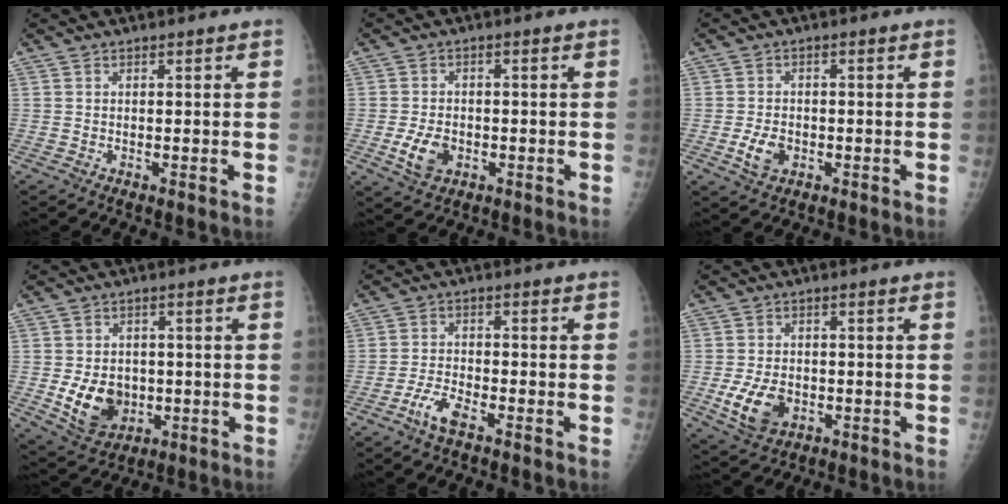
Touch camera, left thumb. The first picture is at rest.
{"total": 5.4, "force": [-1.7, 3.6, 3.7], "torque": [-0.065, 0.002, -0.026]}
{"total": 4.4, "force": [-1.4, 2.9, 2.9], "torque": [-0.053, 0.004, -0.022]}
{"total": 9.4, "force": [-1.5, 7.3, 5.8], "torque": [-0.072, -0.004, -0.010]}
{"total": 4.6, "force": [-3.0, 1.5, 3.2], "torque": [-0.070, 0.017, -0.057]}
{"total": 7.9, "force": [-2.1, 5.3, 5.4], "torque": [-0.091, 0.003, -0.028]}